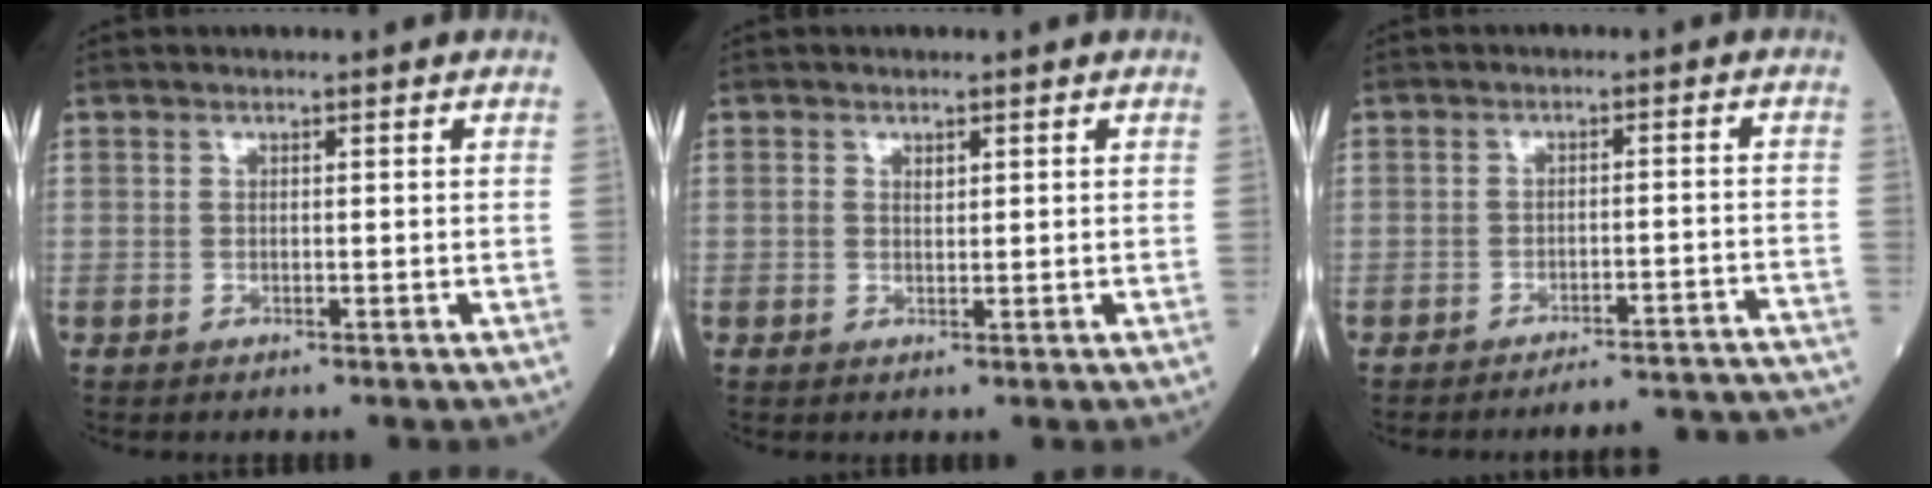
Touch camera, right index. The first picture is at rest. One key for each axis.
{"total": 0.7, "fx": 0.3, "fy": 0.4, "fz": 0.5, "tx": -0.015, "ty": 0.005, "tz": 0.009}
{"total": 13.9, "fx": -13.8, "fy": -0.4, "fz": 1.8, "tx": 0.008, "ty": 0.014, "tz": -0.159}